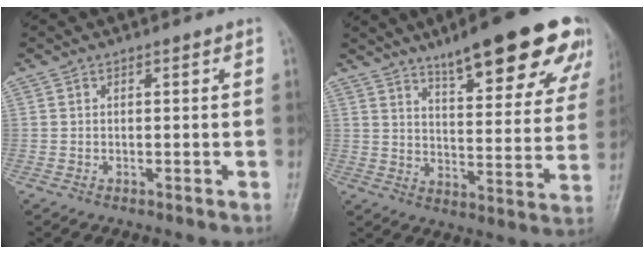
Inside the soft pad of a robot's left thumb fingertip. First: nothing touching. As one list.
[{"total": 23.3, "force": [15.3, 6.0, 16.5], "torque": [-0.187, -0.051, 0.208]}]